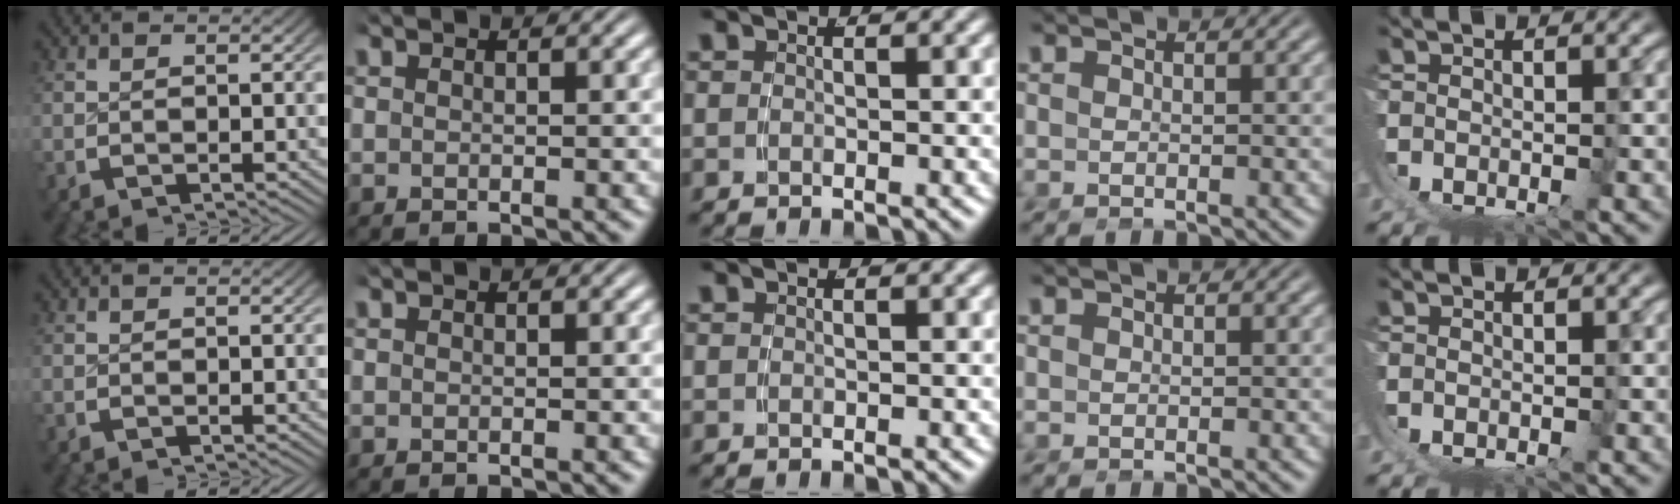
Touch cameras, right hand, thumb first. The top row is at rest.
{}